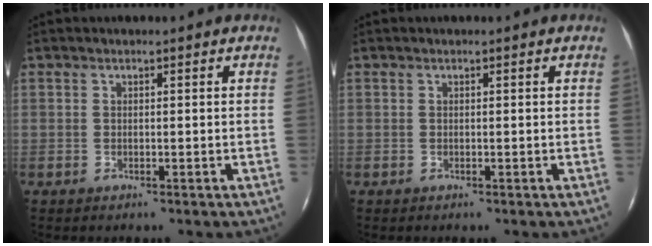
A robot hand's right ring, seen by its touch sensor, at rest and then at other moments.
{"total": 0.0}